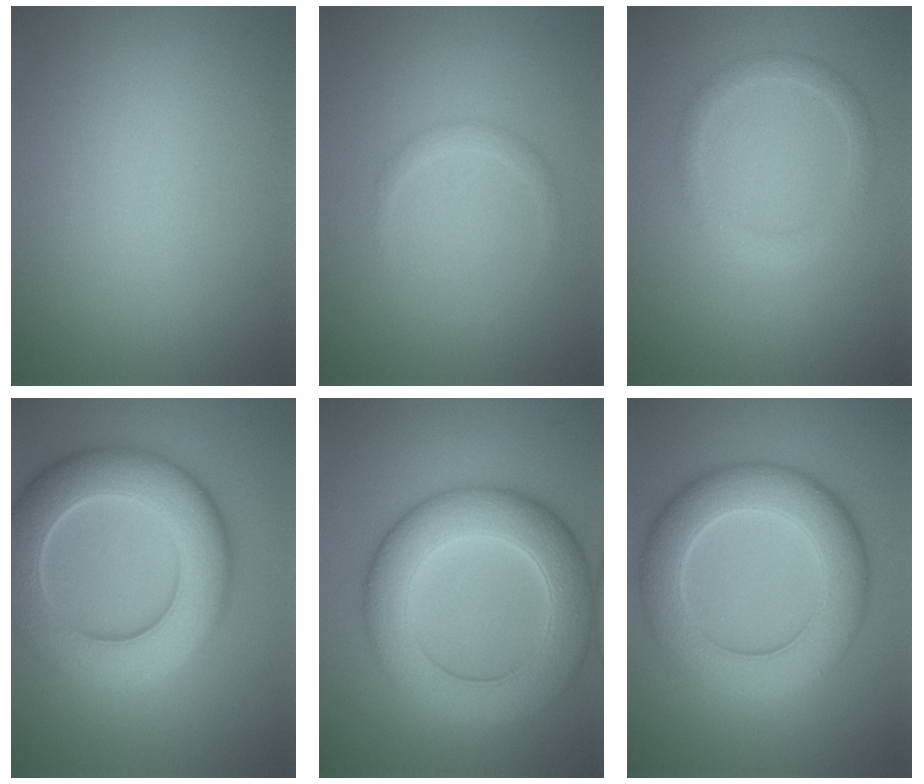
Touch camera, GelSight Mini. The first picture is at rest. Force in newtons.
{"total": 1.0, "press": 1.0, "slide": 0.1}
{"total": 2.0, "press": 2.0, "slide": 0.1}
{"total": 10.3, "press": 10.3, "slide": 0.4}
{"total": 9.1, "press": 9.1, "slide": 0.3}
{"total": 8.4, "press": 8.3, "slide": 0.6}